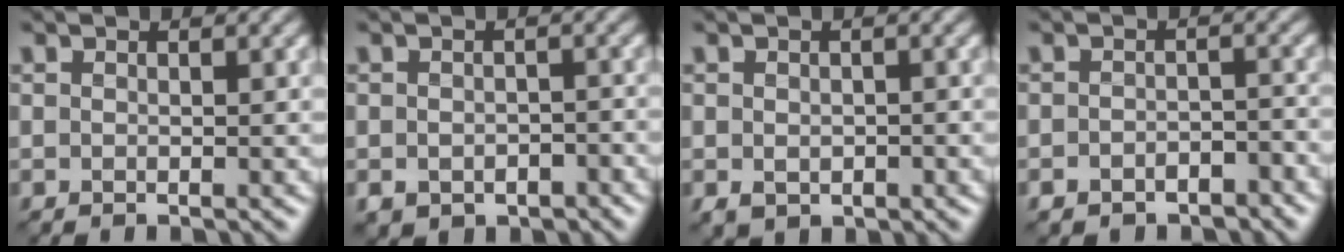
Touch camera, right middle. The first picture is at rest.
{"total": 3.4, "force": [-1.9, 2.5, 1.4], "torque": [-0.009, -0.002, -0.026]}
{"total": 2.0, "force": [-0.6, 1.6, 1.0], "torque": [-0.014, -0.003, -0.006]}
{"total": 2.7, "force": [-2.2, 1.3, 0.9], "torque": [-0.014, 0.002, -0.037]}